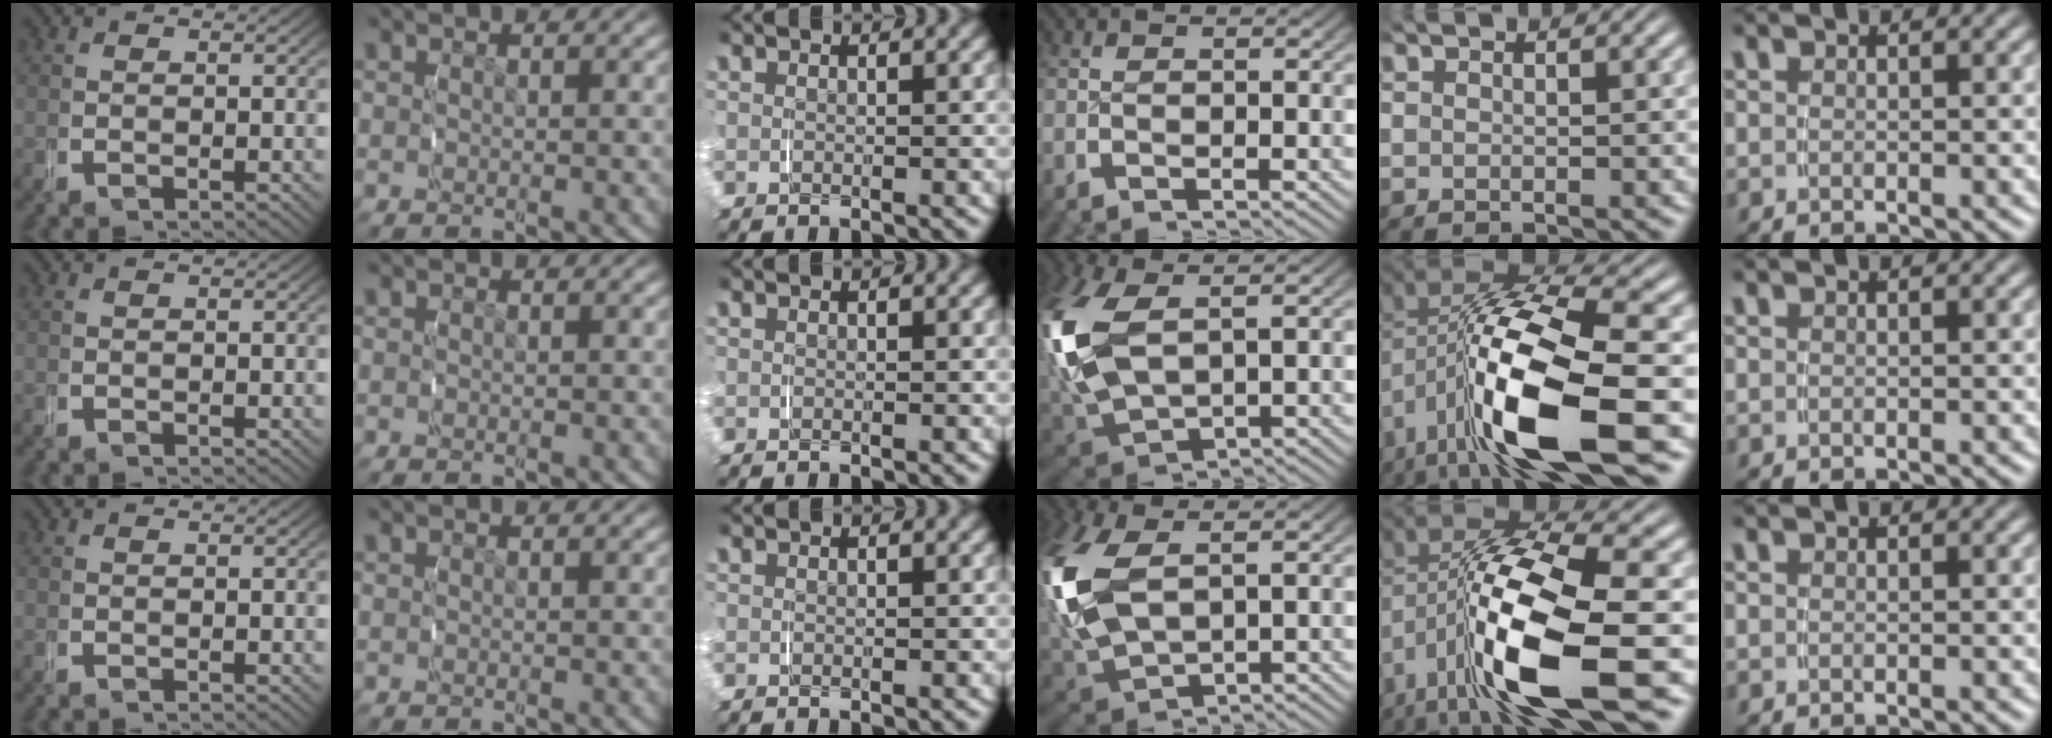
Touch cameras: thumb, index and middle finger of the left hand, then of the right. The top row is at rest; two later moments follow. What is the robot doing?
{"motion": "grasp_and_lifting", "object": "knife"}